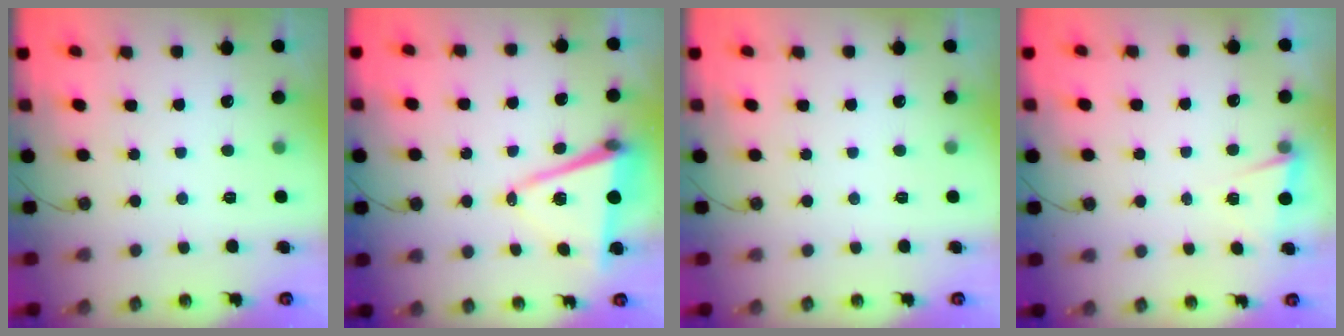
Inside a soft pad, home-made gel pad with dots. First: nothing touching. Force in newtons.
{"total": 10.0, "press": 9.1, "slide": 4.1}
{"total": 0.0}
{"total": 2.8, "press": 2.6, "slide": 1.0}